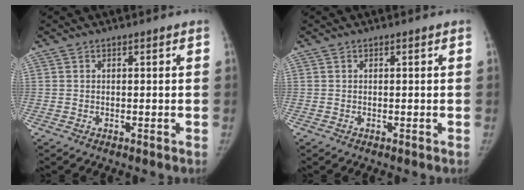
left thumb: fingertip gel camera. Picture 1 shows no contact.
{"total": 0.0}